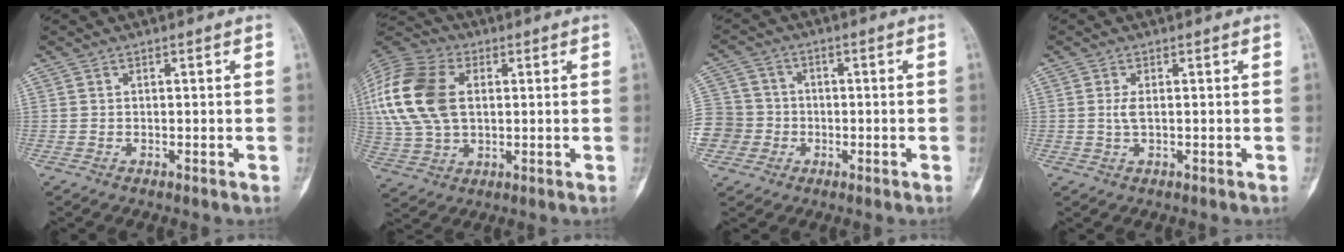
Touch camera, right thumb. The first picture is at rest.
{"total": 20.6, "force": [3.8, 13.7, 15.0], "torque": [-0.344, 0.013, 0.071]}
{"total": 11.3, "force": [-2.8, 10.6, 2.8], "torque": [-0.062, 0.031, -0.049]}
{"total": 1.8, "force": [0.1, 0.6, 1.7], "torque": [-0.041, -0.002, 0.006]}